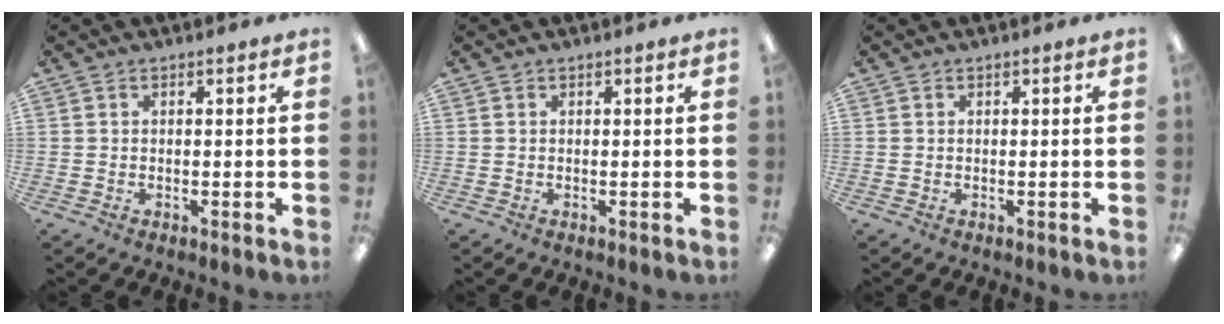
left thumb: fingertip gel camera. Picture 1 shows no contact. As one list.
[{"total": 0.0}, {"total": 0.0}]